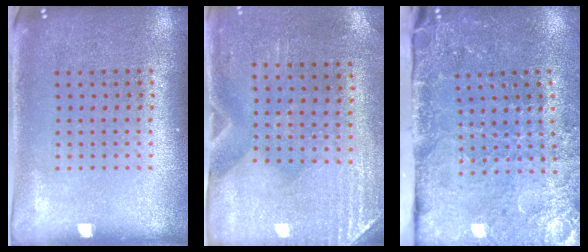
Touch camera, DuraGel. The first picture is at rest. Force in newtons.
{"total": 2.9, "press": 2.5, "slide": 1.5}
{"total": 3.4, "press": 3.3, "slide": 0.9}